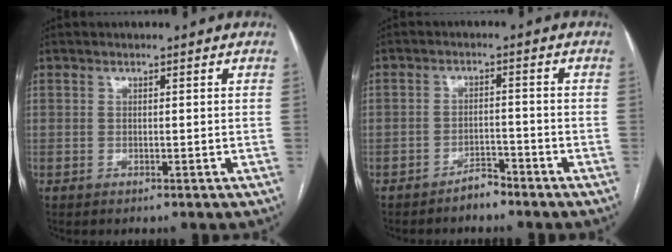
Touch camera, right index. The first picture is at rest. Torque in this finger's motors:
{"motor_torque": [0.00, -0.03, 0.02, -0.01]}